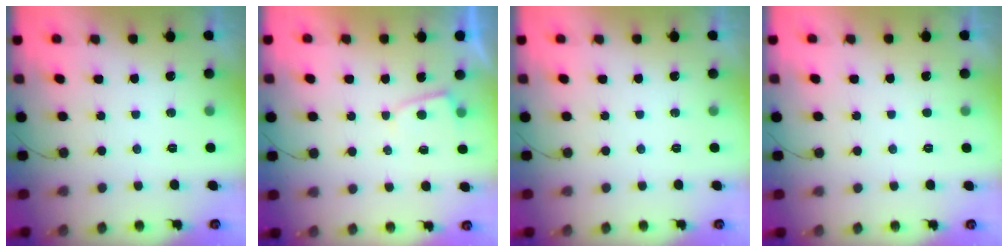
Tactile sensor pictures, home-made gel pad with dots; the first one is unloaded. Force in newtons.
{"total": 2.3, "press": 2.2, "slide": 0.3}
{"total": 0.0}
{"total": 1.7, "press": 1.7, "slide": 0.2}